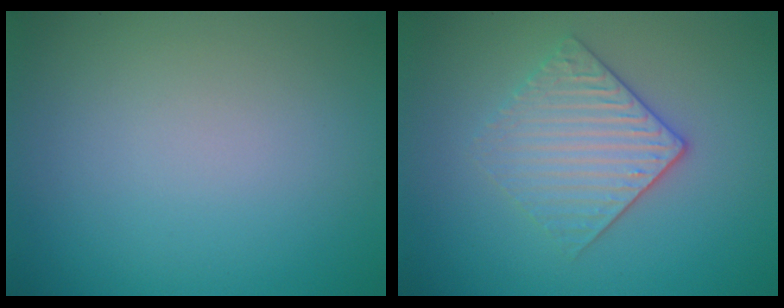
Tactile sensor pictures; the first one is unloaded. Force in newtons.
{"total": 3.4, "press": 3.1, "slide": 1.6}